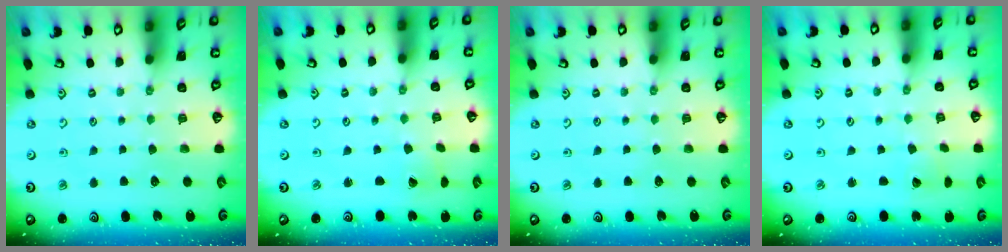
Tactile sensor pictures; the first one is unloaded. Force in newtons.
{"total": 0.6, "press": 0.6, "slide": 0.0}
{"total": 0.0}
{"total": 2.3, "press": 2.3, "slide": 0.1}